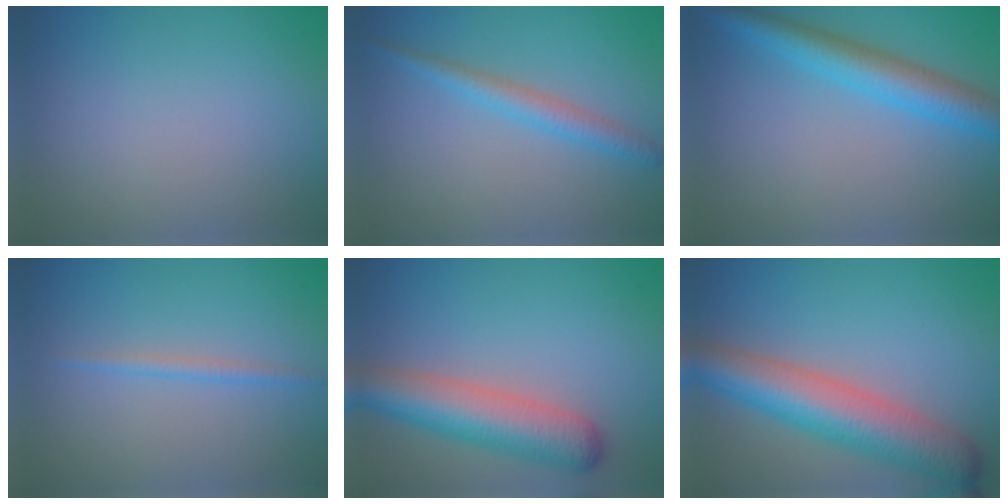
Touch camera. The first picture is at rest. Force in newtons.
{"total": 2.6, "press": 2.6, "slide": 0.0}
{"total": 5.2, "press": 5.2, "slide": 0.1}
{"total": 1.2, "press": 1.2, "slide": 0.1}
{"total": 7.0, "press": 7.0, "slide": 0.4}
{"total": 8.6, "press": 8.6, "slide": 0.5}